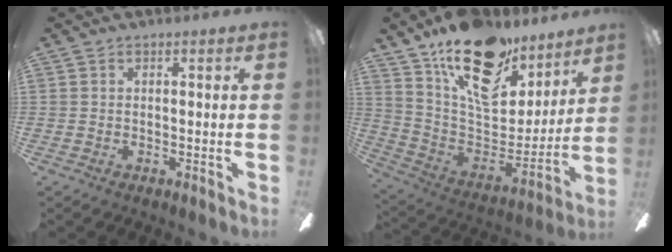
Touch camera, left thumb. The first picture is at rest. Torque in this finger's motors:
{"motor_torque": [2.17, 2.17, 1.42, -1.35, 0.13]}